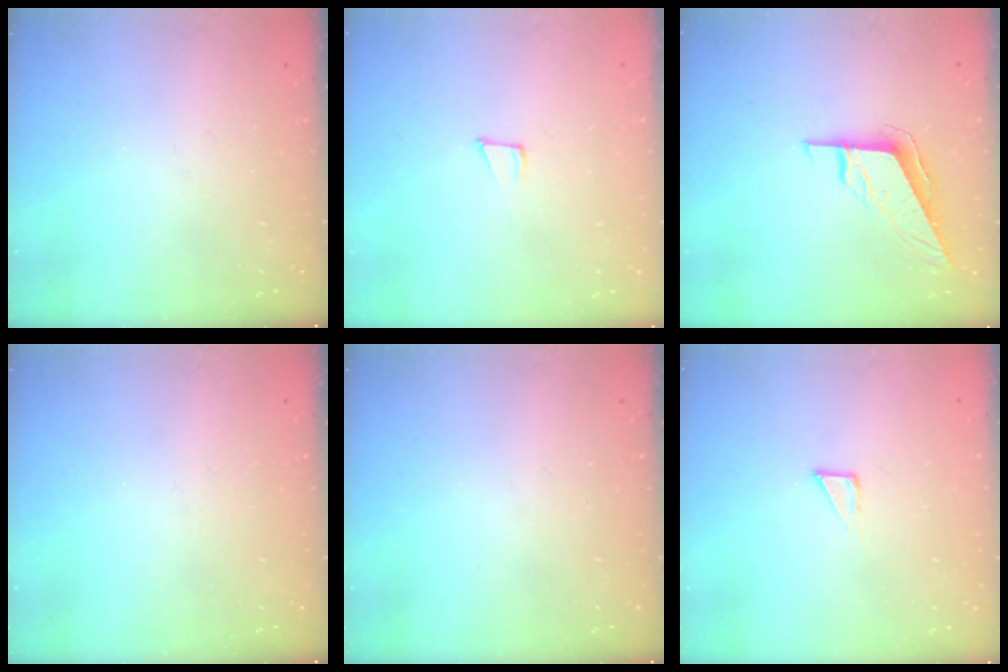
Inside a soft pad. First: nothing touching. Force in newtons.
{"total": 7.0, "press": 6.8, "slide": 1.4}
{"total": 8.6, "press": 8.6, "slide": 0.2}
{"total": 0.0}
{"total": 0.0}
{"total": 2.1, "press": 2.1, "slide": 0.1}